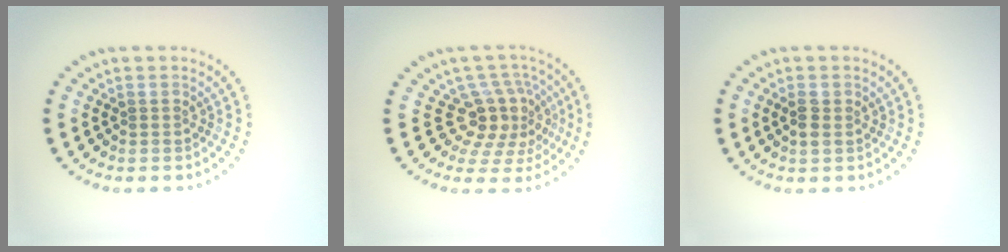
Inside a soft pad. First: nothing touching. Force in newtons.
{"total": 4.3, "press": 3.2, "slide": 2.8}
{"total": 1.5, "press": 1.5, "slide": 0.3}